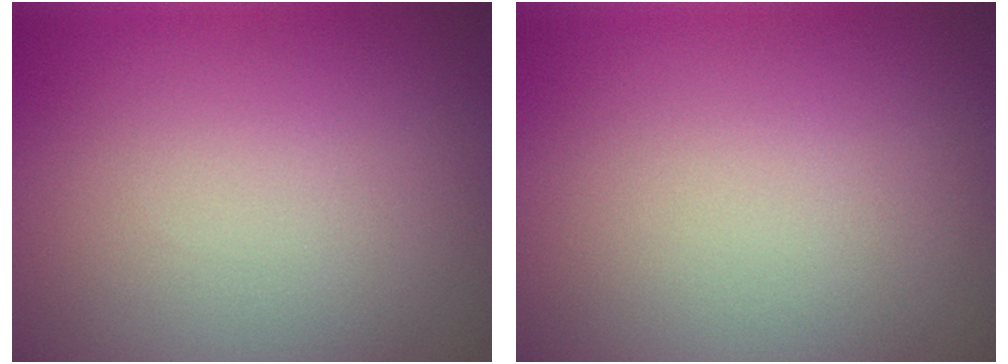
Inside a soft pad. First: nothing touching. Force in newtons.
{"total": 0.0}